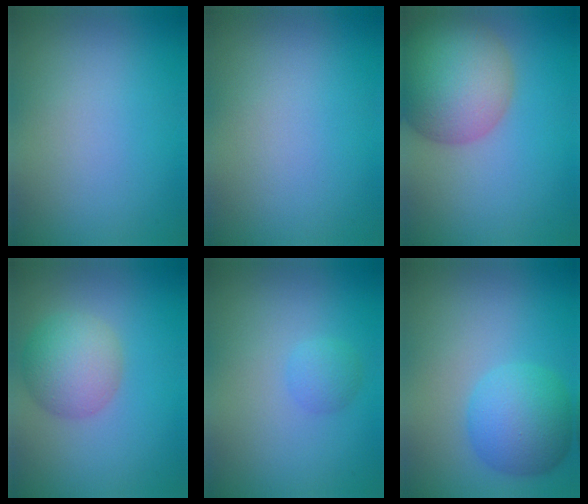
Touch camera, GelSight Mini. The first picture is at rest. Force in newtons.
{"total": 0.0}
{"total": 8.7, "press": 8.6, "slide": 0.4}
{"total": 4.4, "press": 4.4, "slide": 0.1}
{"total": 1.3, "press": 1.3, "slide": 0.0}
{"total": 5.4, "press": 5.4, "slide": 0.2}